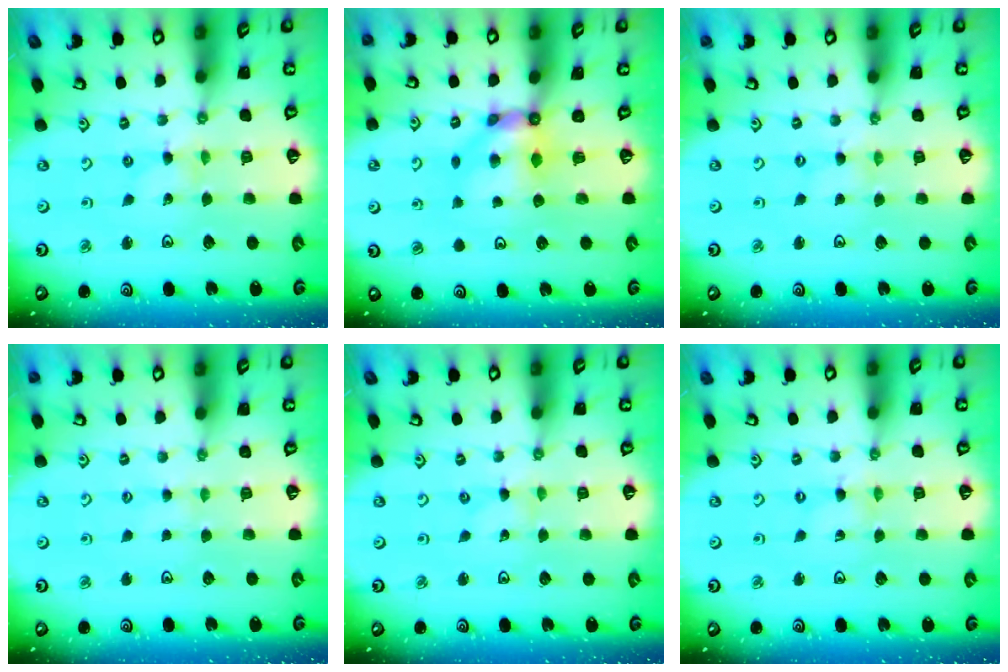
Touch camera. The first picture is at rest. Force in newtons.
{"total": 7.6, "press": 7.6, "slide": 0.4}
{"total": 0.0}
{"total": 1.7, "press": 1.7, "slide": 0.3}
{"total": 0.0}
{"total": 0.0}